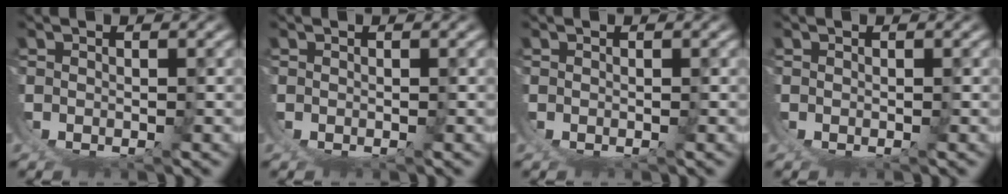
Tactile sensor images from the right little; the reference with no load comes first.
{"total": 0.0}
{"total": 0.0}
{"total": 0.0}